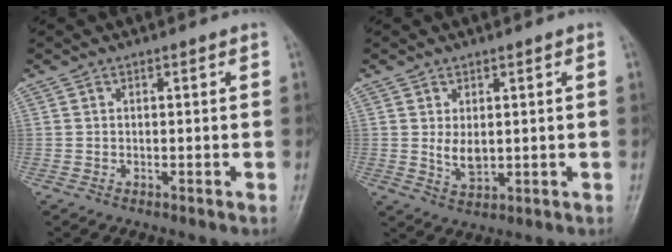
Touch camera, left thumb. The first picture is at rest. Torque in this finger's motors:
{"motor_torque": [0.80, 0.88, 0.74, -0.36, 0.01]}